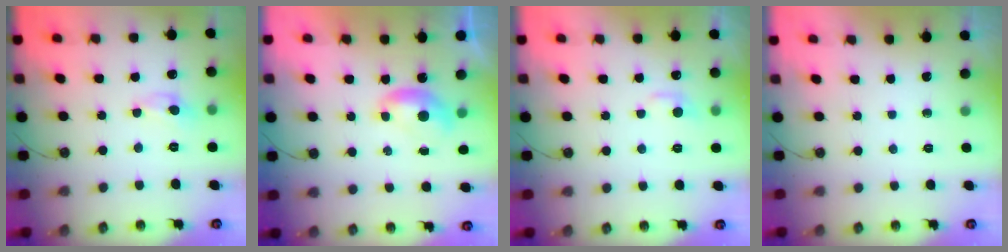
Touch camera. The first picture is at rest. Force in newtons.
{"total": 0.7, "press": 0.3, "slide": 0.6}
{"total": 1.0, "press": 0.4, "slide": 0.9}
{"total": 0.0}